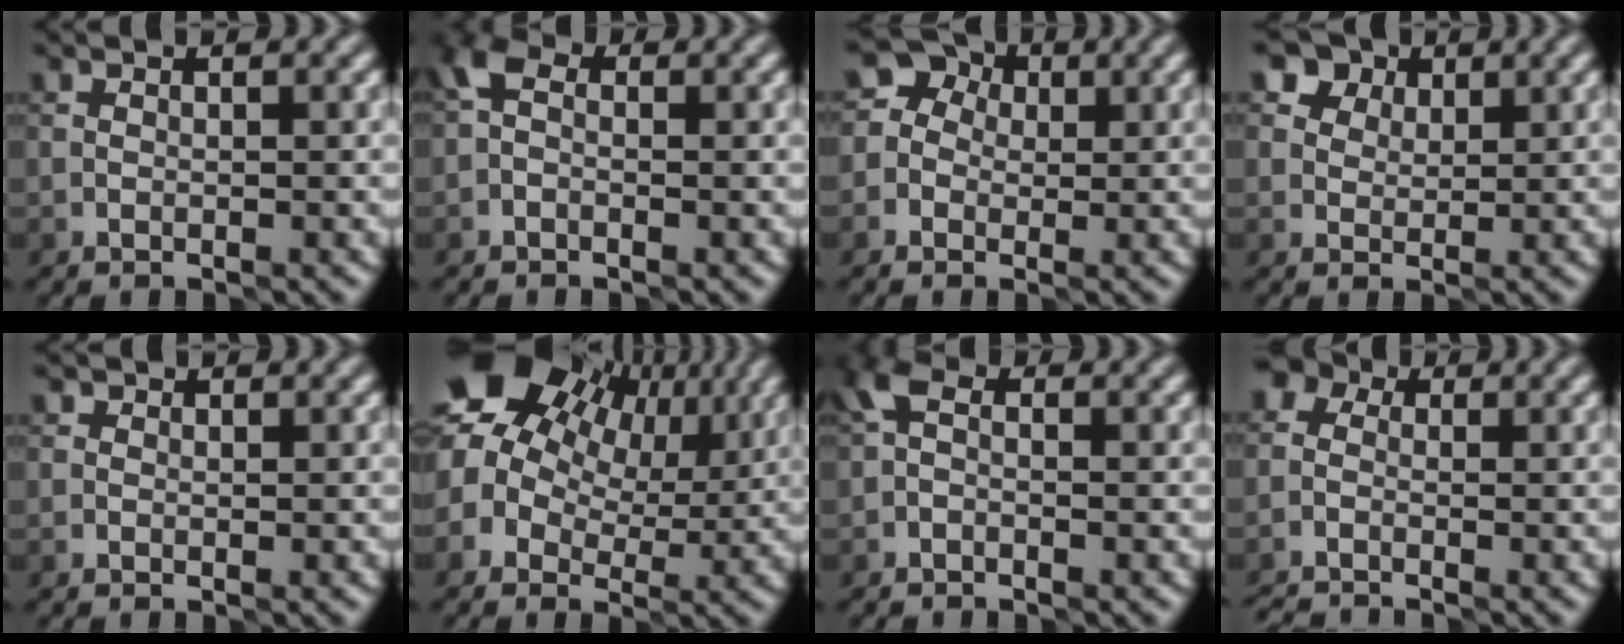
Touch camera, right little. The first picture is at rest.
{"total": 1.8, "force": [-0.3, 1.2, 1.3], "torque": [-0.027, 0.010, -0.015]}
{"total": 4.9, "force": [1.1, 4.3, 2.0], "torque": [0.002, 0.025, -0.018]}
{"total": 4.8, "force": [3.1, 3.2, 1.7], "torque": [-0.030, 0.005, 0.038]}
{"total": 0.5, "force": [0.3, 0.4, 0.2], "torque": [0.000, -0.003, -0.005]}
{"total": 12.3, "force": [5.6, 8.2, 7.3], "torque": [-0.133, 0.034, 0.093]}
{"total": 1.5, "force": [-0.4, 0.9, 1.2], "torque": [-0.024, 0.007, -0.015]}
{"total": 3.1, "force": [-2.2, 1.8, 1.1], "torque": [-0.017, 0.000, -0.045]}